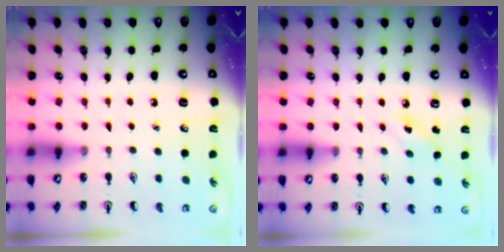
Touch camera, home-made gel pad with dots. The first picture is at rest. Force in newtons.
{"total": 5.0, "press": 4.8, "slide": 1.3}